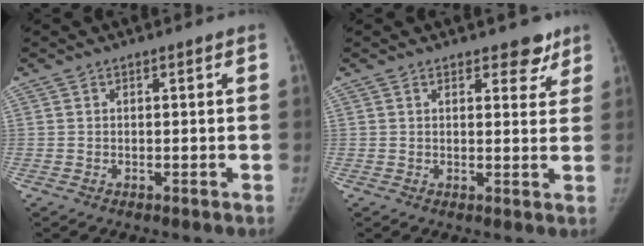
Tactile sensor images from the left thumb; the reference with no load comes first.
{"total": 4.0, "force": [2.9, 2.1, 1.8], "torque": [0.013, -0.016, 0.032]}